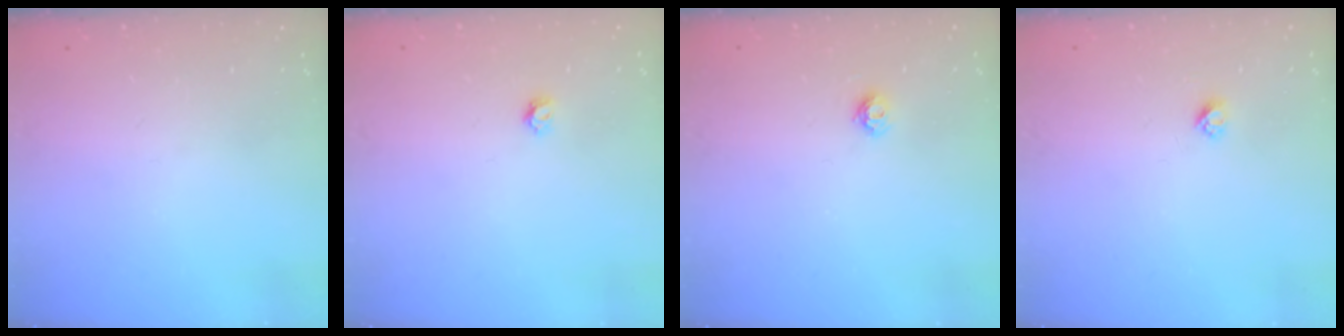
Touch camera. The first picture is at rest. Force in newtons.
{"total": 3.7, "press": 3.6, "slide": 0.4}
{"total": 5.8, "press": 5.8, "slide": 0.3}
{"total": 2.7, "press": 2.6, "slide": 0.3}